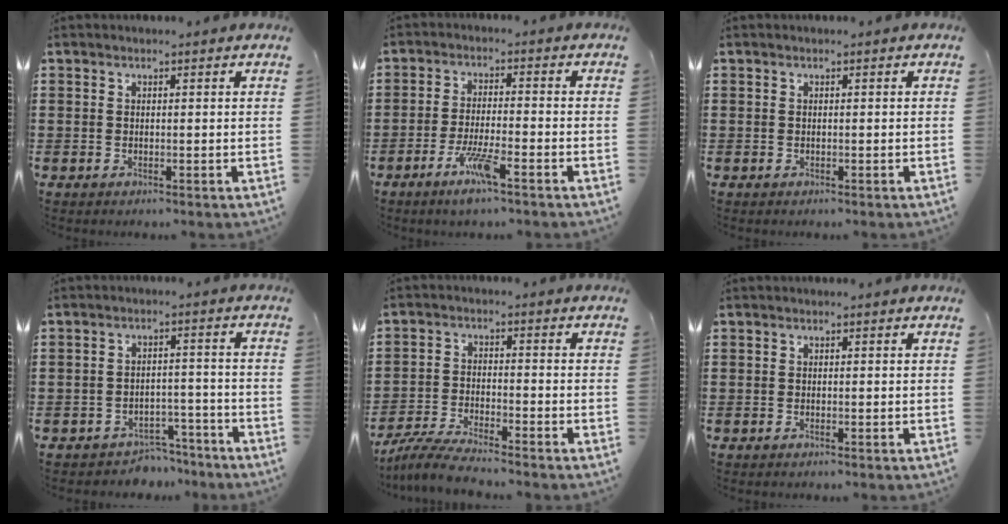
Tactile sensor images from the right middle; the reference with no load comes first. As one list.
[{"total": 5.7, "force": [-3.4, 0.7, 4.6], "torque": [-0.092, -0.008, -0.060]}, {"total": 0.0}, {"total": 3.9, "force": [-3.8, 0.9, -0.1], "torque": [-0.006, 0.006, -0.080]}, {"total": 5.4, "force": [-5.0, 0.2, 2.0], "torque": [-0.054, -0.012, -0.100]}, {"total": 0.0}]